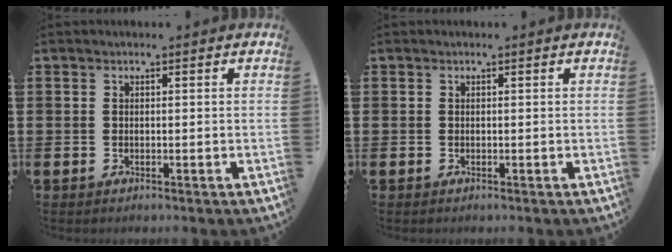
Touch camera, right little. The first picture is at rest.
{"total": 0.0}